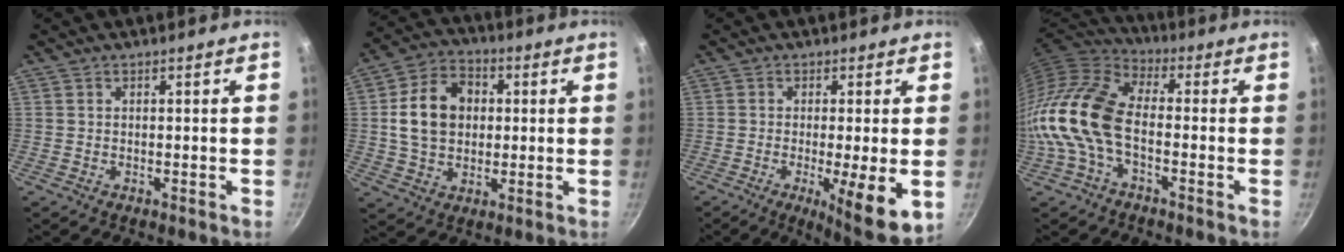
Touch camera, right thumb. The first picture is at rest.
{"total": 12.8, "force": [1.5, 9.8, 8.2], "torque": [-0.122, 0.017, 0.017]}
{"total": 10.1, "force": [-1.9, 1.4, 9.8], "torque": [-0.146, -0.013, -0.023]}
{"total": 14.1, "force": [-3.1, 7.7, 11.4], "torque": [-0.220, 0.032, -0.077]}